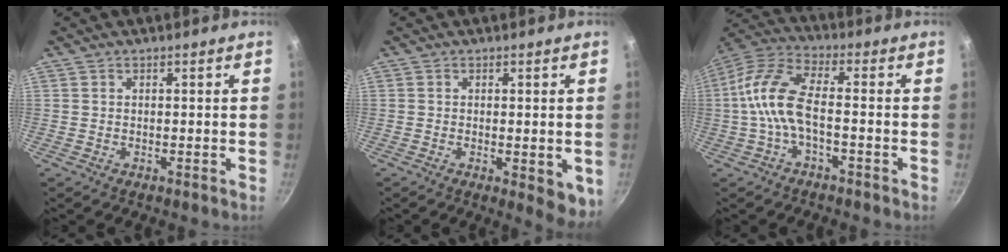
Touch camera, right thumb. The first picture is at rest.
{"total": 5.6, "force": [-1.0, 2.2, 5.1], "torque": [-0.062, -0.013, -0.011]}
{"total": 10.6, "force": [-2.3, 4.6, 9.3], "torque": [-0.203, 0.035, -0.059]}